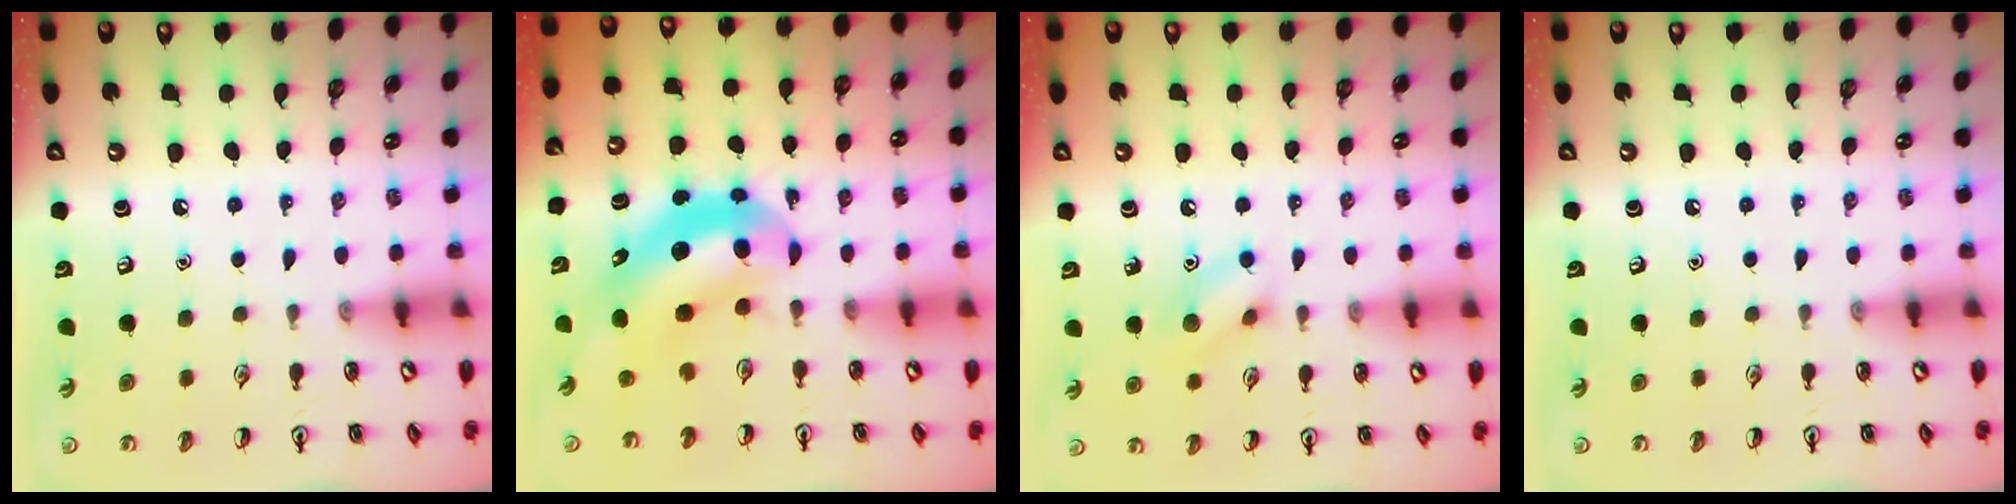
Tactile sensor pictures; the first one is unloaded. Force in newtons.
{"total": 6.6, "press": 6.3, "slide": 2.1}
{"total": 8.9, "press": 8.9, "slide": 0.6}
{"total": 0.0}